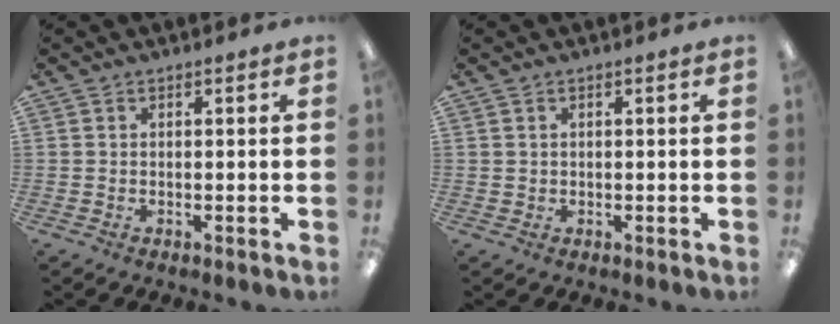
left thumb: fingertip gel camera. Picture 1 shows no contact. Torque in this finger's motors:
{"motor_torque": [-0.16, 0.02, 0.17, -0.38, 0.00]}